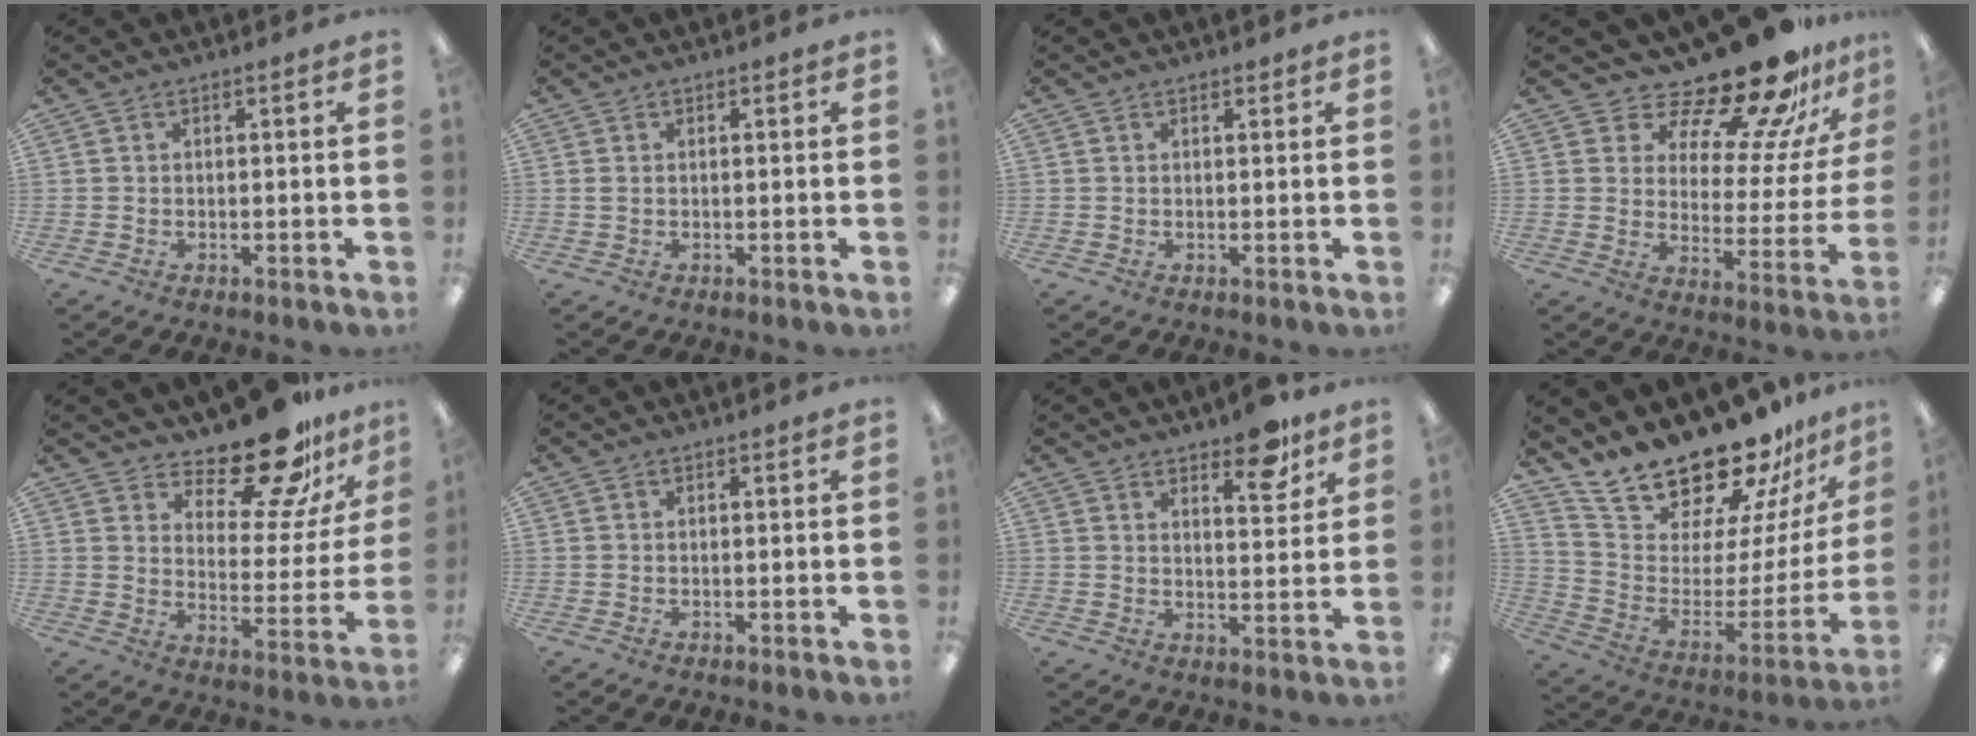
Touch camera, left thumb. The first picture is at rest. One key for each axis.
{"total": 0.8, "fx": 0.2, "fy": 0.6, "fz": 0.6, "tx": -0.012, "ty": 0.005, "tz": 0.002}
{"total": 0.7, "fx": 0.6, "fy": 0.3, "fz": 0.2, "tx": -0.003, "ty": 0.000, "tz": 0.011}
{"total": 19.2, "fx": 16.9, "fy": 4.5, "fz": 8.1, "tx": -0.123, "ty": -0.142, "tz": 0.277}
{"total": 17.6, "fx": 14.6, "fy": 5.6, "fz": 8.1, "tx": -0.116, "ty": -0.118, "tz": 0.246}
{"total": 0.0}
{"total": 8.2, "fx": 6.2, "fy": 3.0, "fz": 4.4, "tx": -0.037, "ty": -0.042, "tz": 0.101}
{"total": 20.5, "fx": 19.3, "fy": 5.0, "fz": 4.8, "tx": -0.088, "ty": -0.172, "tz": 0.344}